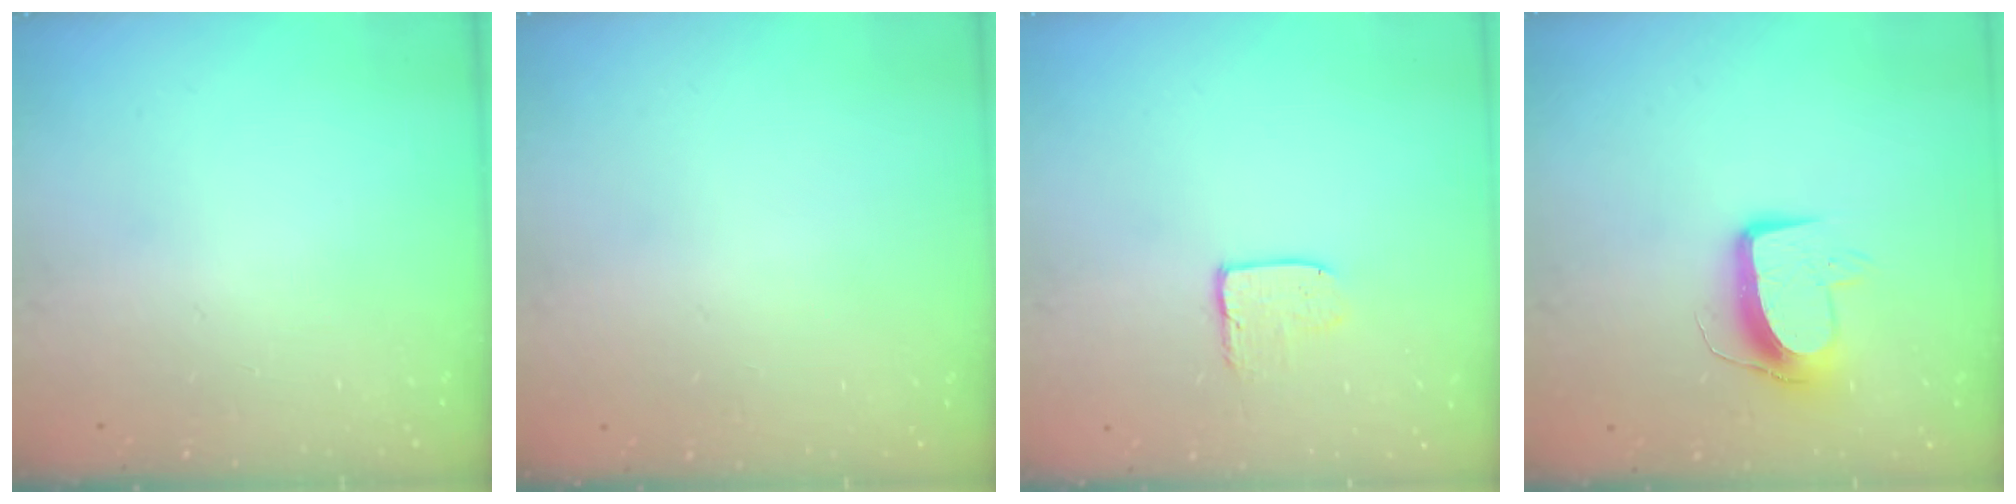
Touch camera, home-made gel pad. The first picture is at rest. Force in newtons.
{"total": 0.0}
{"total": 3.8, "press": 3.8, "slide": 0.3}
{"total": 11.0, "press": 10.9, "slide": 0.7}